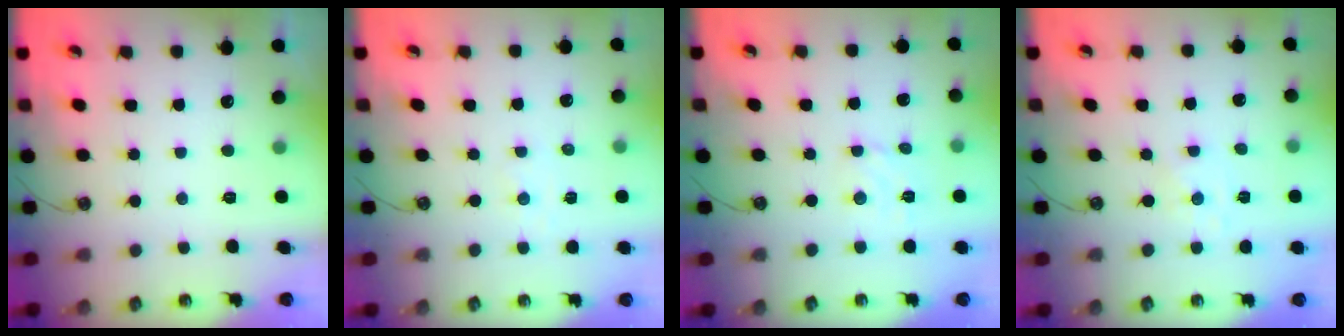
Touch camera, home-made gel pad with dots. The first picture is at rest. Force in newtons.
{"total": 1.4, "press": 1.4, "slide": 0.2}
{"total": 2.8, "press": 2.7, "slide": 0.4}
{"total": 1.5, "press": 1.5, "slide": 0.2}